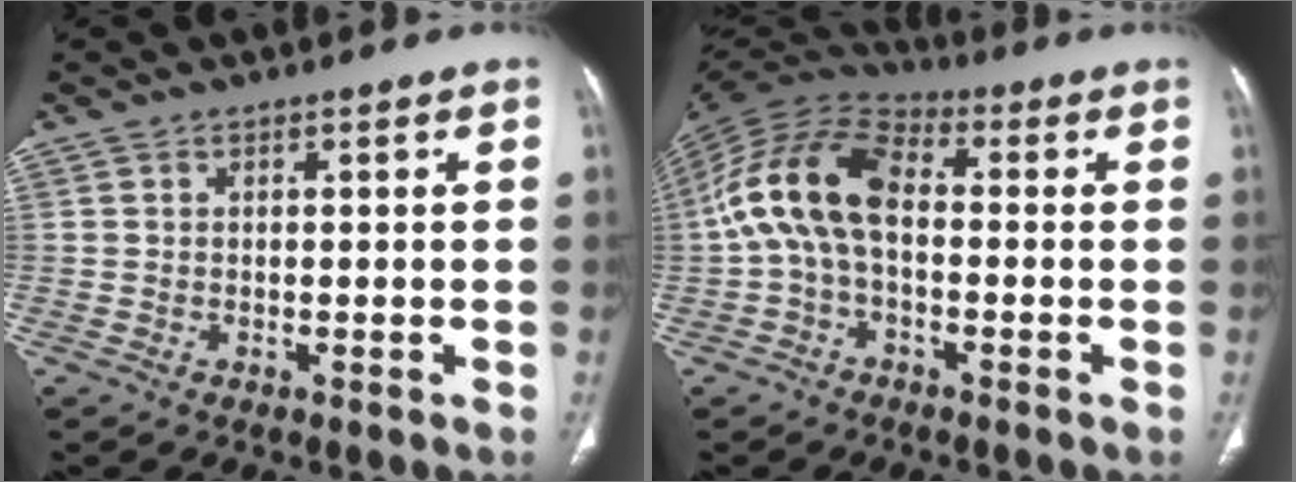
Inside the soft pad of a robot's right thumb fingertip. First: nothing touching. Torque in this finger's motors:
{"motor_torque": [1.31, 3.45, 1.79, -0.24, 0.23]}